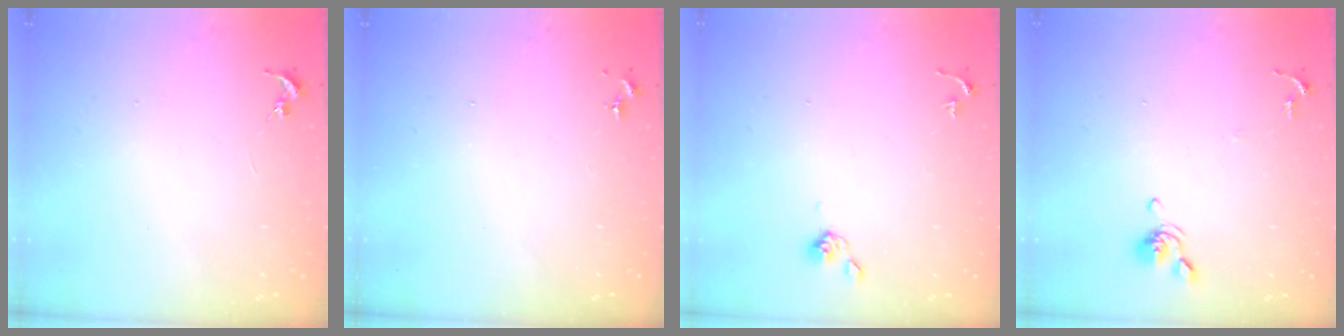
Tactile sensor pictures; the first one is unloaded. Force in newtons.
{"total": 0.0}
{"total": 5.7, "press": 5.6, "slide": 0.8}
{"total": 6.8, "press": 6.7, "slide": 1.0}